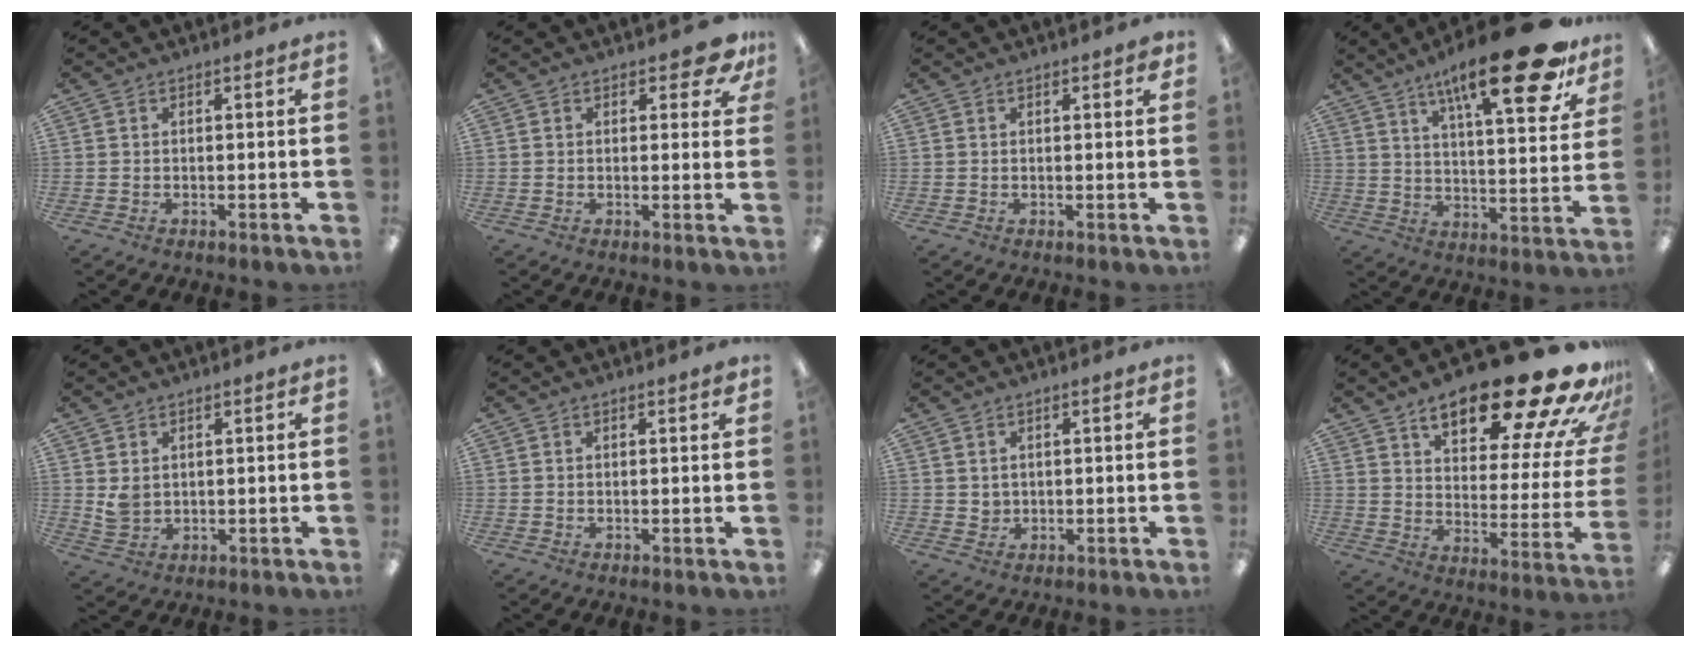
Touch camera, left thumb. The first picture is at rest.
{"total": 6.0, "force": [3.6, 2.7, 4.0], "torque": [-0.046, -0.014, 0.058]}
{"total": 1.7, "force": [0.9, 0.5, 1.3], "torque": [-0.012, -0.004, 0.011]}
{"total": 23.5, "force": [15.1, 6.7, 16.8], "torque": [-0.251, -0.082, 0.237]}
{"total": 3.4, "force": [1.4, 2.5, 1.8], "torque": [-0.031, 0.000, 0.025]}
{"total": 1.3, "force": [0.7, 0.3, 1.1], "torque": [-0.013, -0.002, 0.010]}
{"total": 2.0, "force": [0.8, 1.7, 0.6], "torque": [-0.006, 0.000, 0.012]}
{"total": 26.4, "force": [17.9, 7.8, 17.8], "torque": [-0.238, -0.126, 0.279]}